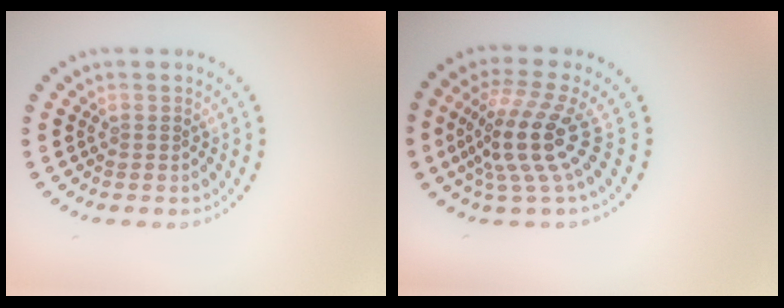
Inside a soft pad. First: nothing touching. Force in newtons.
{"total": 5.0, "press": 3.6, "slide": 3.5}